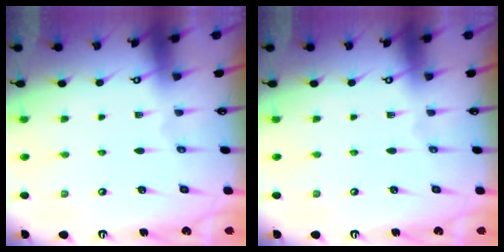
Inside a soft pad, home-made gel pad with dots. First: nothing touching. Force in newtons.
{"total": 0.0}